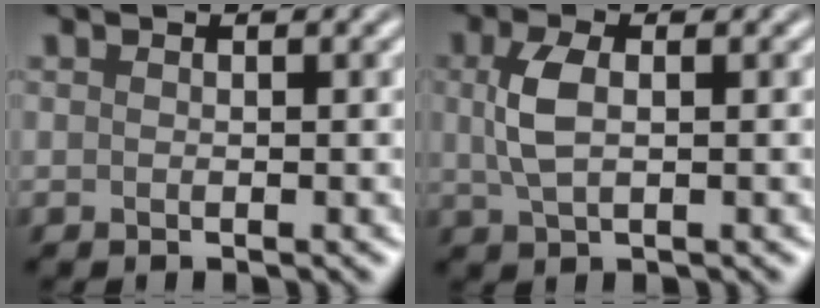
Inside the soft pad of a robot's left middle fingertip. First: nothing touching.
{"total": 3.1, "force": [0.6, 1.5, 2.6], "torque": [-0.063, 0.002, 0.010]}